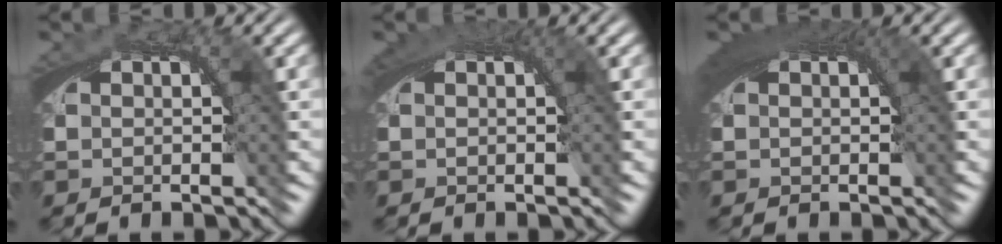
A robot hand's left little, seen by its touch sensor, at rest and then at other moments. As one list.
[{"total": 0.9, "force": [0.3, 0.6, 0.6], "torque": [-0.011, -0.004, 0.006]}, {"total": 3.4, "force": [0.9, 1.8, 2.8], "torque": [-0.044, -0.006, 0.015]}]